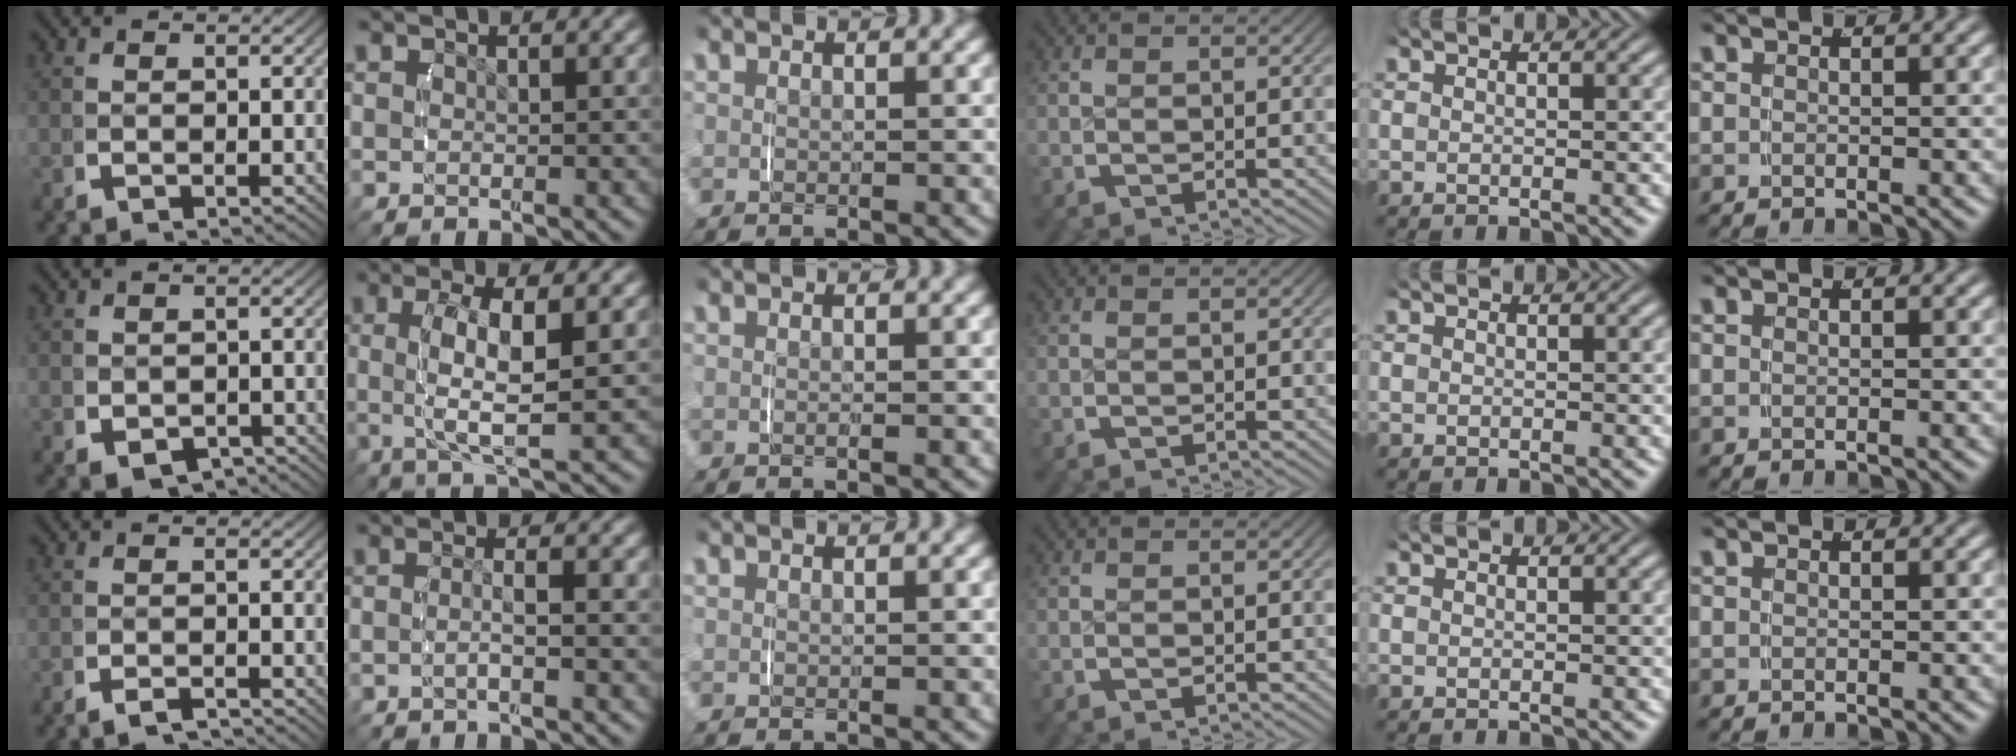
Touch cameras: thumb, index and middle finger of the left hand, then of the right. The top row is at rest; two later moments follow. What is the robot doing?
{"motion": "lift_and_place", "object": "toothpaste"}